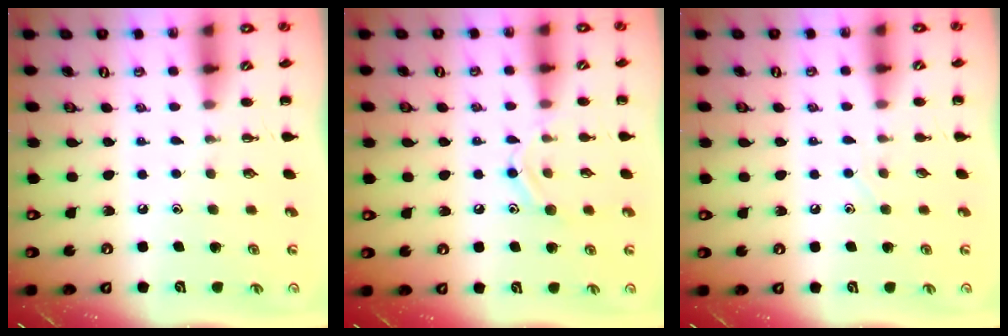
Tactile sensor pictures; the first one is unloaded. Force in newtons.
{"total": 9.2, "press": 9.2, "slide": 1.2}
{"total": 2.4, "press": 2.3, "slide": 0.7}